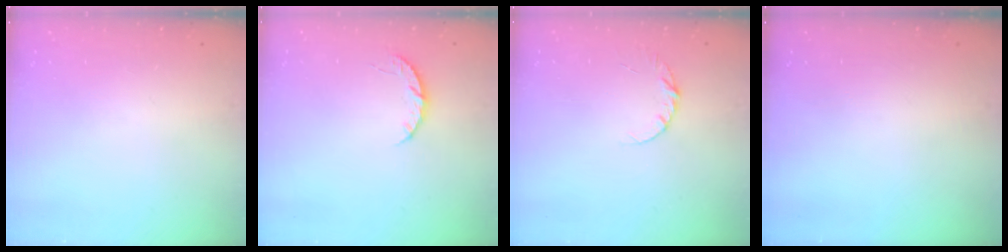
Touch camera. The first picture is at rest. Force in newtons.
{"total": 5.0, "press": 4.9, "slide": 0.6}
{"total": 4.6, "press": 4.5, "slide": 0.5}
{"total": 0.0}